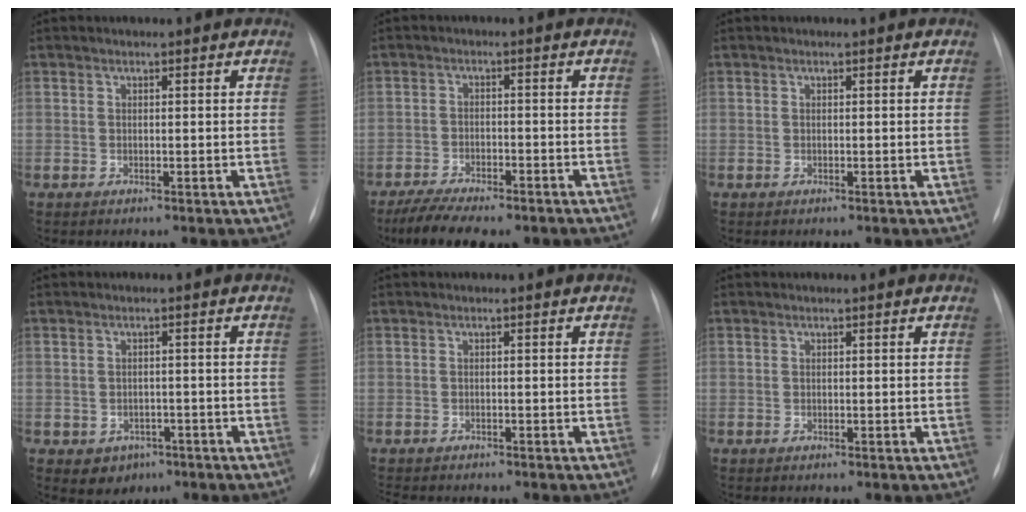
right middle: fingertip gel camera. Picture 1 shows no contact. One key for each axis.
{"total": 10.6, "fx": -8.5, "fy": 3.2, "fz": 5.5, "tx": -0.086, "ty": -0.006, "tz": -0.125}
{"total": 0.0}
{"total": 3.5, "fx": -1.7, "fy": 2.9, "fz": 1.0, "tx": -0.010, "ty": 0.007, "tz": -0.010}
{"total": 5.1, "fx": -4.4, "fy": 1.4, "fz": 2.1, "tx": -0.026, "ty": -0.006, "tz": -0.059}
{"total": 0.0}